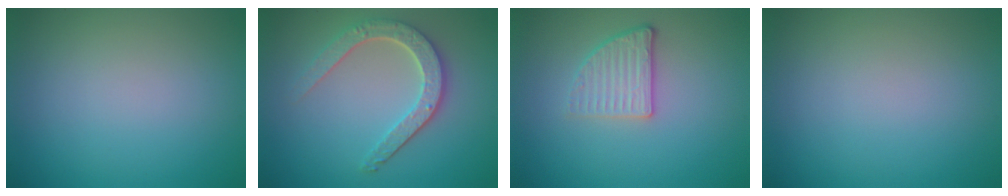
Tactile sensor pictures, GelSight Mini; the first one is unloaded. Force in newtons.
{"total": 4.1, "press": 3.4, "slide": 2.3}
{"total": 2.8, "press": 2.3, "slide": 1.6}
{"total": 0.0}